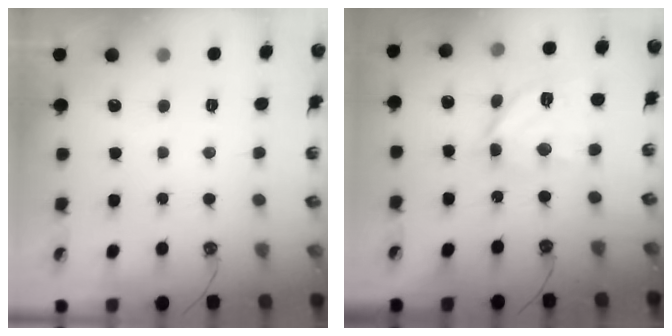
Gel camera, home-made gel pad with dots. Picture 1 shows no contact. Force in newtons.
{"total": 13.2, "press": 13.2, "slide": 1.0}